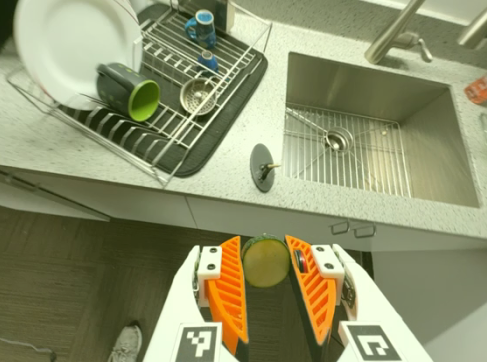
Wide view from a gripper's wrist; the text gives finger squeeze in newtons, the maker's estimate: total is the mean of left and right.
{"total": 8.2, "left": 8.4, "right": 8.0}